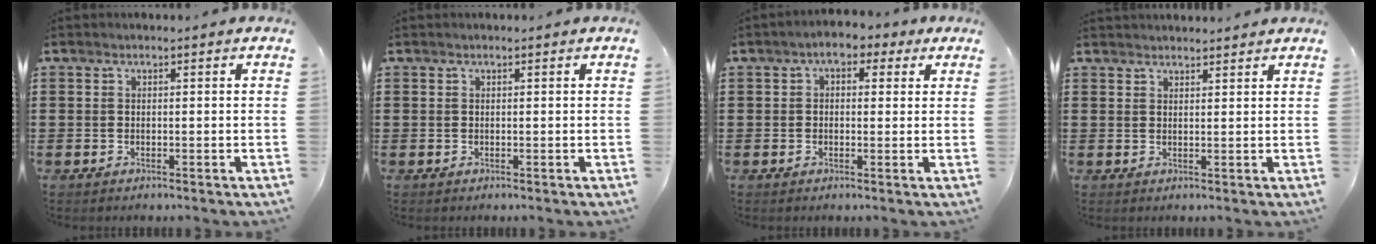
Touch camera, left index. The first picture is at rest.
{"total": 0.0}
{"total": 3.5, "force": [1.7, 1.9, 2.4], "torque": [-0.045, 0.007, 0.024]}
{"total": 1.7, "force": [1.7, 0.2, 0.0], "torque": [-0.004, 0.001, 0.033]}